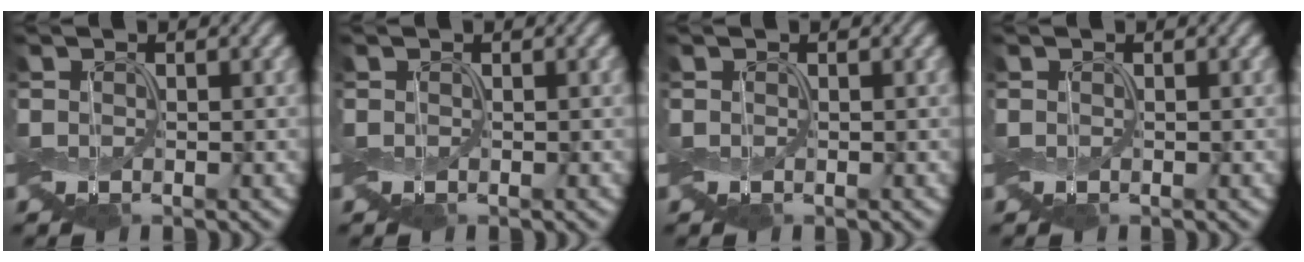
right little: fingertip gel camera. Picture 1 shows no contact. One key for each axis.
{"total": 0.0}
{"total": 0.0}
{"total": 0.0}